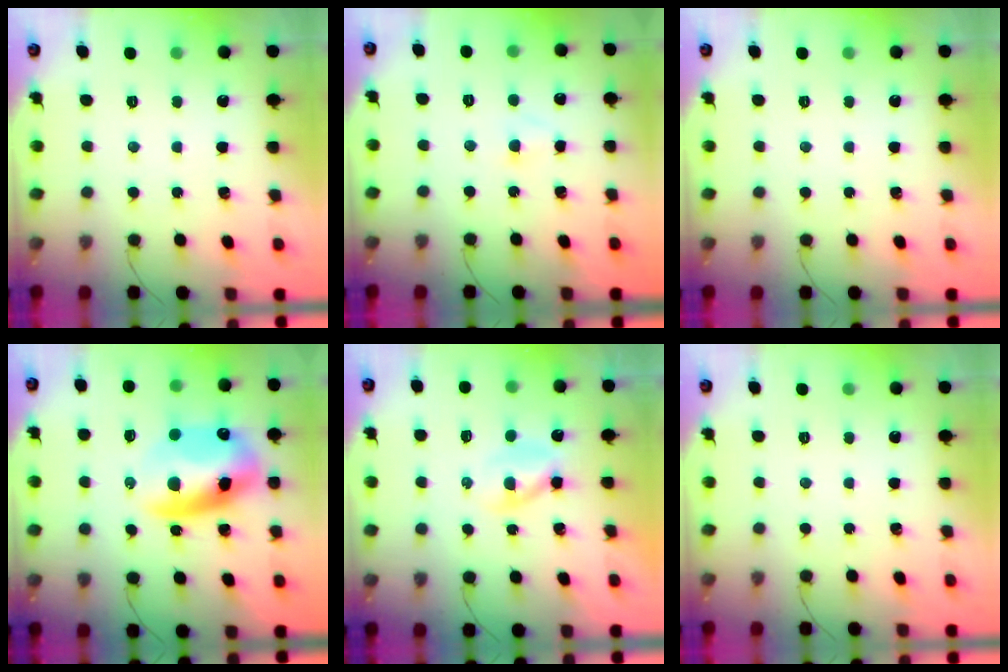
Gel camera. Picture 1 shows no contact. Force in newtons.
{"total": 1.9, "press": 1.7, "slide": 0.8}
{"total": 0.0}
{"total": 13.4, "press": 13.1, "slide": 2.9}
{"total": 3.0, "press": 2.7, "slide": 1.3}
{"total": 0.0}